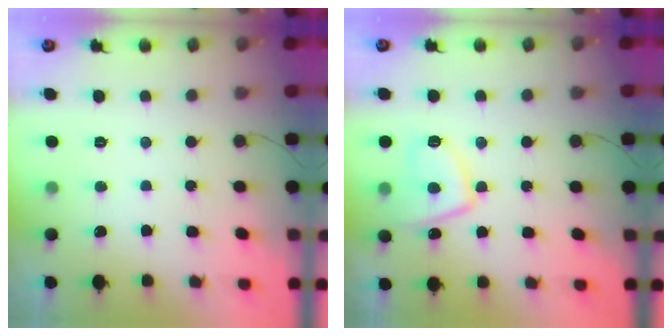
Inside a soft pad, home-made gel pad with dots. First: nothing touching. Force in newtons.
{"total": 8.9, "press": 8.9, "slide": 0.8}